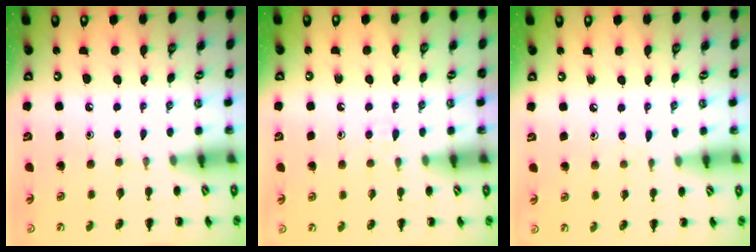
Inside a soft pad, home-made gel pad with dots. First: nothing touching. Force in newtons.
{"total": 4.1, "press": 3.9, "slide": 1.4}
{"total": 3.8, "press": 3.4, "slide": 1.7}